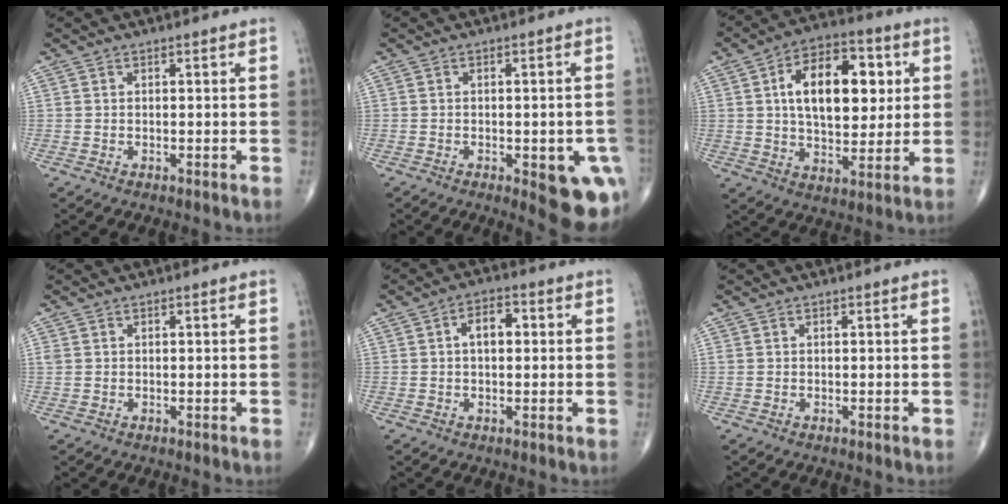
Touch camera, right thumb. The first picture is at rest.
{"total": 10.8, "force": [-4.0, 4.1, 9.2], "torque": [-0.088, 0.002, -0.038]}
{"total": 17.8, "force": [3.8, 10.1, 14.1], "torque": [-0.188, 0.003, 0.060]}
{"total": 1.1, "force": [0.3, 0.9, 0.6], "torque": [-0.015, 0.006, 0.008]}
{"total": 5.3, "force": [0.8, 3.1, 4.3], "torque": [-0.064, 0.015, 0.007]}
{"total": 0.5, "force": [0.2, 0.4, 0.2], "torque": [-0.001, 0.002, 0.003]}